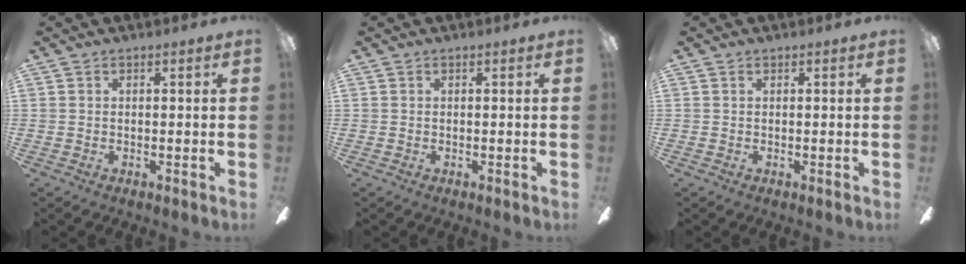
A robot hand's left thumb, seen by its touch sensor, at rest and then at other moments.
{"total": 0.0}
{"total": 0.0}